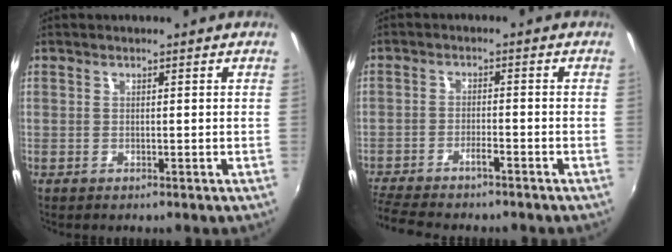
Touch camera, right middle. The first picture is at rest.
{"total": 8.0, "force": [-7.0, 0.9, 3.8], "torque": [-0.094, -0.015, -0.121]}